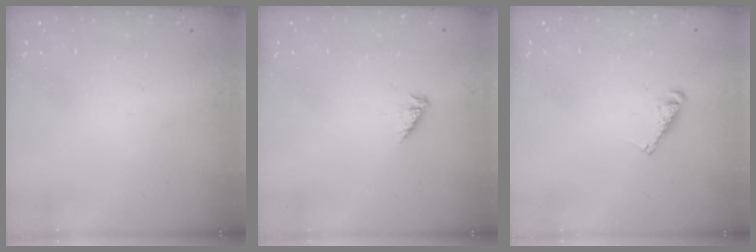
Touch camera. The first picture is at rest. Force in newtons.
{"total": 1.9, "press": 1.9, "slide": 0.3}
{"total": 4.3, "press": 4.3, "slide": 0.6}